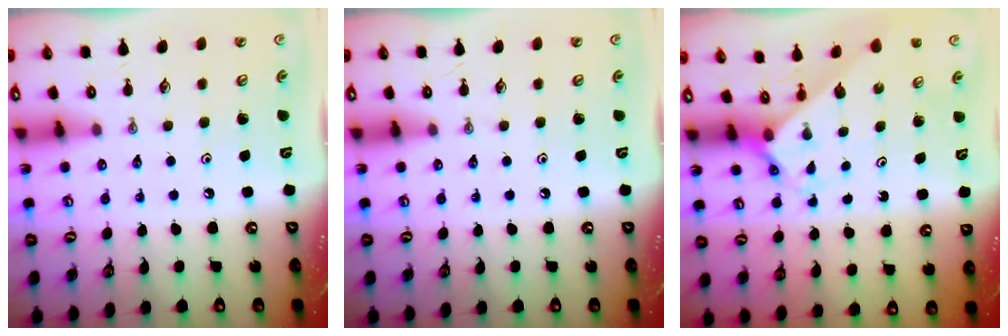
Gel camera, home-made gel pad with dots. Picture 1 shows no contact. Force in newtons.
{"total": 0.0}
{"total": 2.3, "press": 2.3, "slide": 0.2}